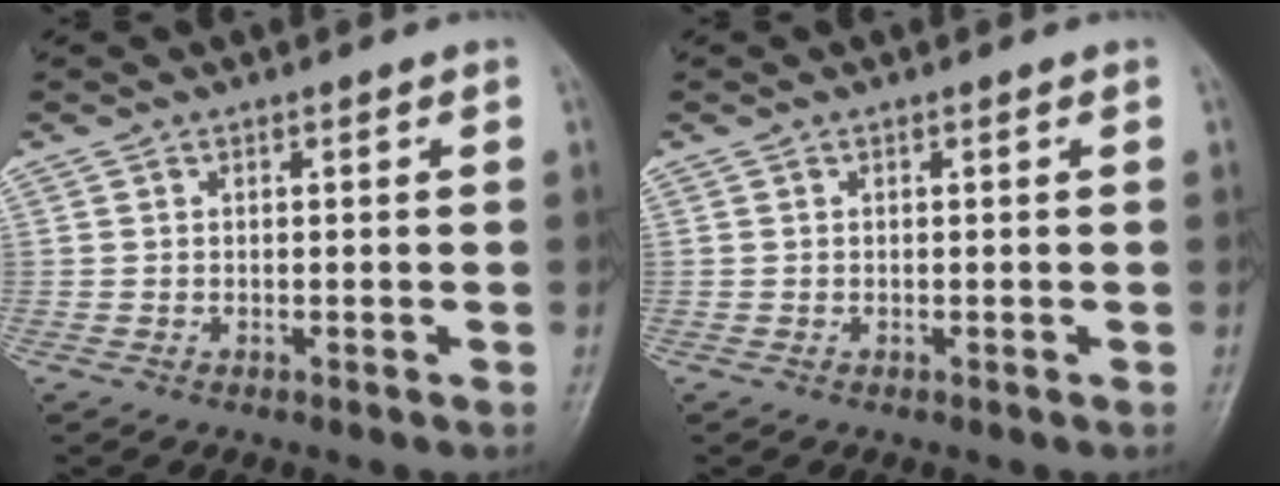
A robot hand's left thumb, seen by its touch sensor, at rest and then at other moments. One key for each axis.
{"total": 0.0}